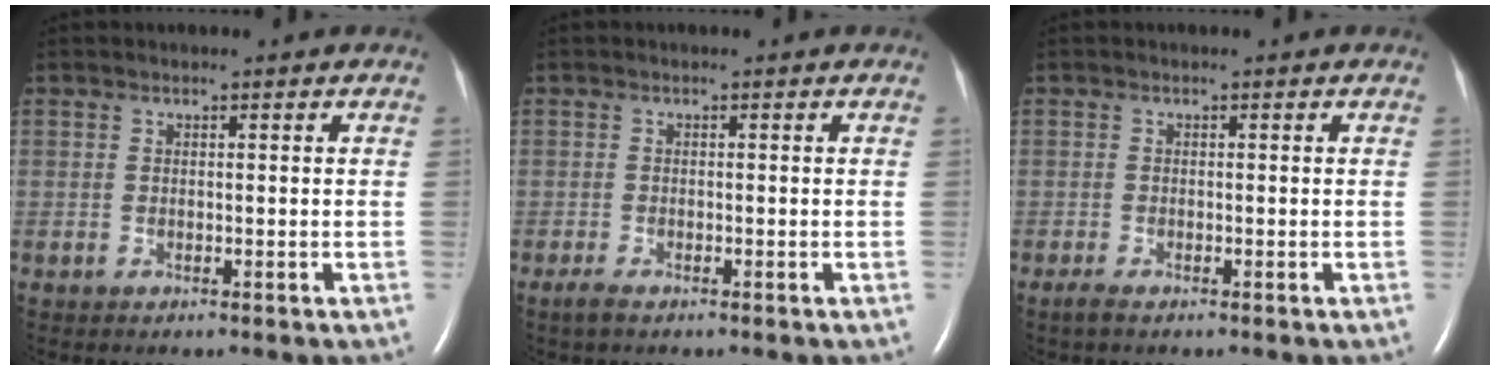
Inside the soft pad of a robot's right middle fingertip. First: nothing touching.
{"total": 1.5, "force": [-1.1, 0.3, 1.0], "torque": [-0.033, -0.006, -0.021]}
{"total": 1.1, "force": [-0.8, 0.1, 0.7], "torque": [-0.027, -0.006, -0.018]}